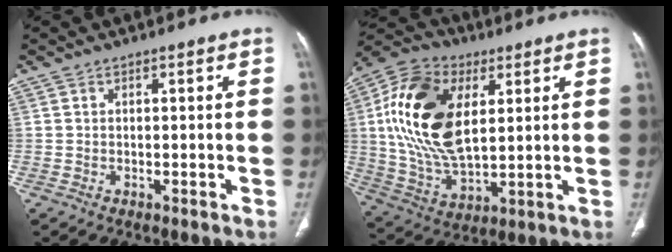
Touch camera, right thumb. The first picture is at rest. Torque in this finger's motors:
{"motor_torque": [-0.40, 1.51, 2.04, 0.49, 0.27]}